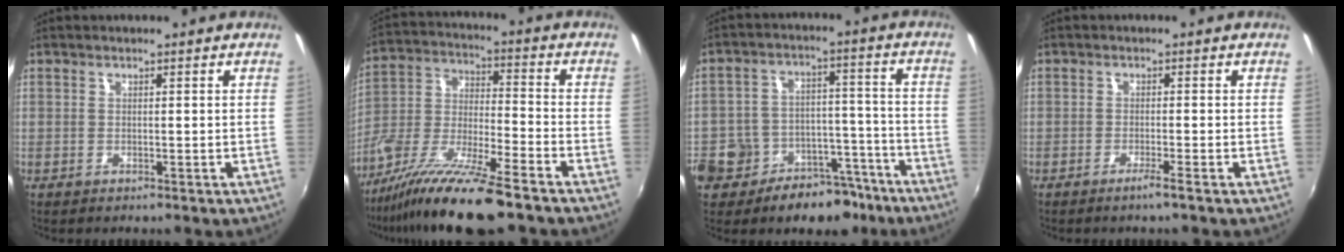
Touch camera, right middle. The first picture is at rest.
{"total": 16.7, "force": [-12.3, 2.2, 11.0], "torque": [-0.223, -0.019, -0.229]}
{"total": 15.6, "force": [-9.8, 10.5, 6.3], "torque": [-0.140, 0.030, -0.120]}
{"total": 1.8, "force": [-1.2, -0.6, 1.2], "torque": [-0.024, -0.001, -0.025]}